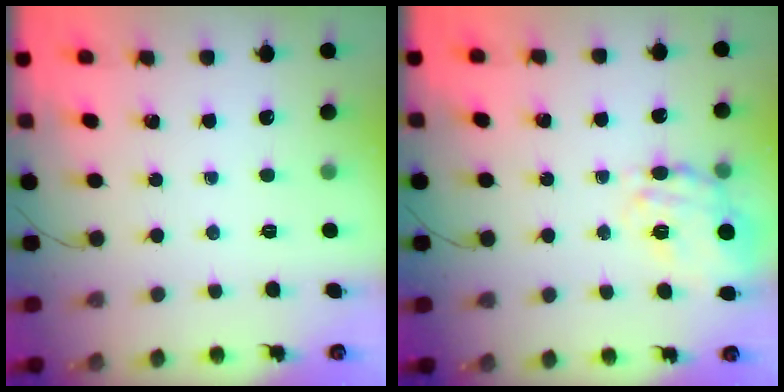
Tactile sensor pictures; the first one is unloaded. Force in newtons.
{"total": 9.8, "press": 9.5, "slide": 2.5}